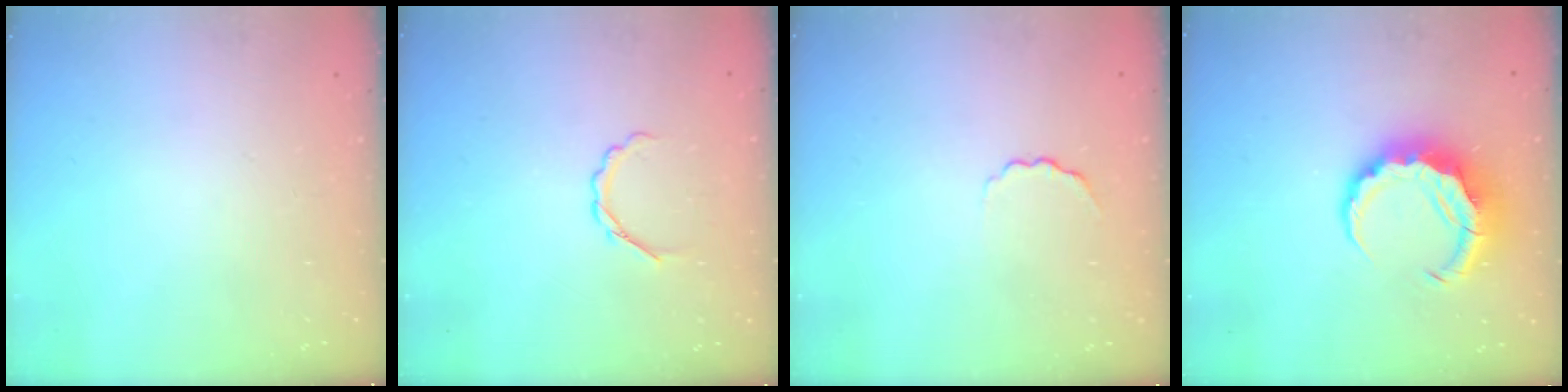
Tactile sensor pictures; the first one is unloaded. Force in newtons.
{"total": 3.0, "press": 2.8, "slide": 0.9}
{"total": 2.5, "press": 2.4, "slide": 0.6}
{"total": 8.8, "press": 8.6, "slide": 1.6}